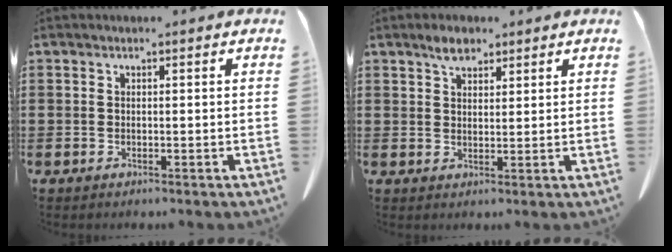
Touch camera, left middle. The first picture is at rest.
{"total": 3.4, "force": [2.6, 1.4, 1.6], "torque": [-0.028, 0.003, 0.046]}